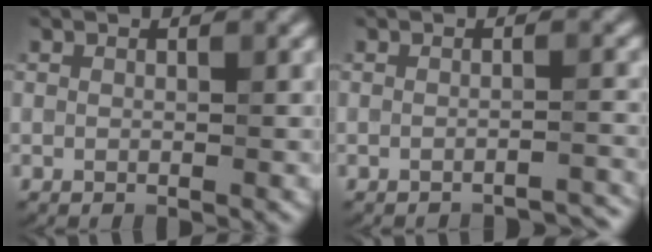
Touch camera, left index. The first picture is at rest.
{"total": 2.7, "force": [-2.5, 0.3, 0.8], "torque": [0.006, 0.006, -0.033]}